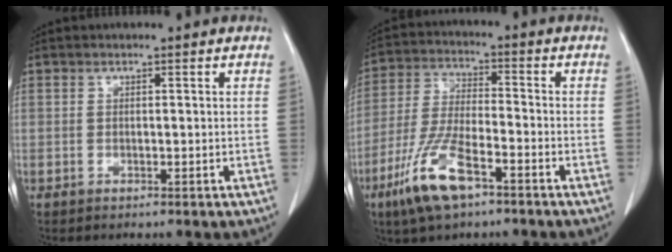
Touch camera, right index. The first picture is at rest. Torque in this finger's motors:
{"motor_torque": [1.31, -0.83, 0.71, 0.21]}